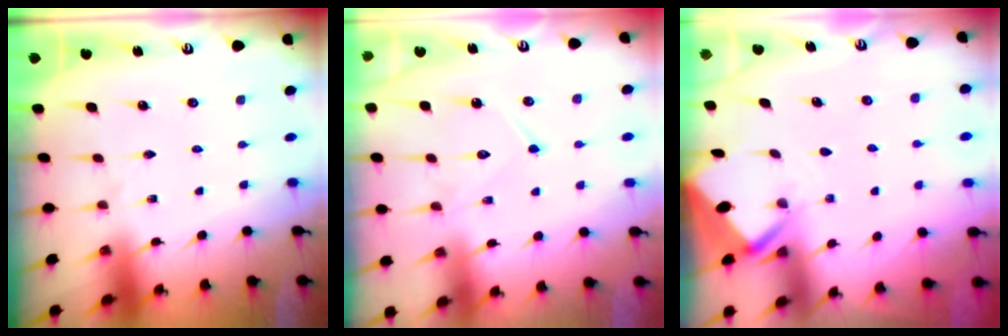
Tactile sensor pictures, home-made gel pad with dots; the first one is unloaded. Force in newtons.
{"total": 11.2, "press": 11.2, "slide": 1.0}
{"total": 2.5, "press": 2.5, "slide": 0.2}